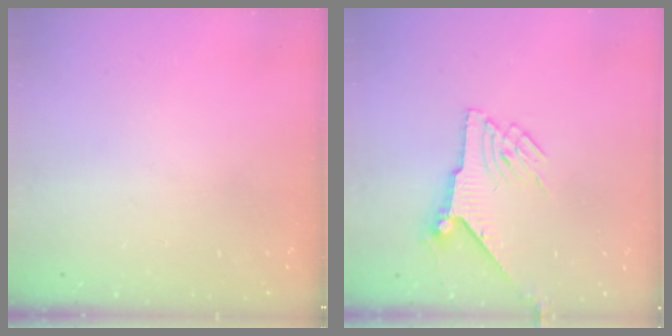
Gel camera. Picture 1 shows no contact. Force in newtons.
{"total": 7.0, "press": 7.0, "slide": 0.3}